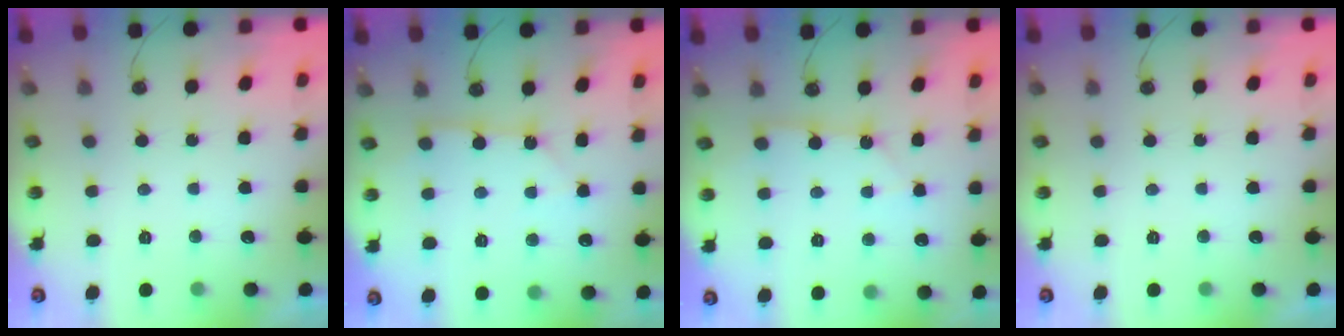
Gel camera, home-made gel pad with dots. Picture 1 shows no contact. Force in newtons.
{"total": 2.7, "press": 2.7, "slide": 0.3}
{"total": 3.0, "press": 3.0, "slide": 0.2}
{"total": 0.0}